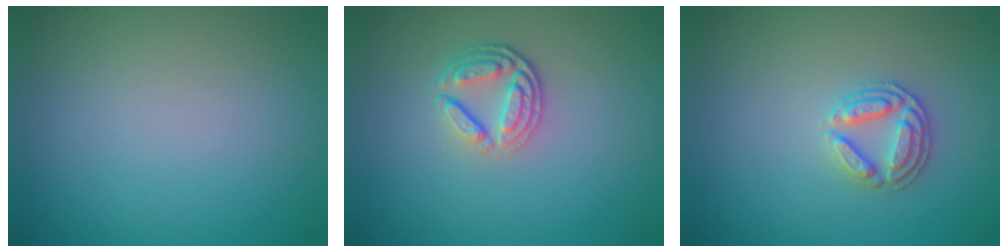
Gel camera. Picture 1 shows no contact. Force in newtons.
{"total": 3.6, "press": 2.8, "slide": 2.3}
{"total": 2.7, "press": 2.6, "slide": 0.9}